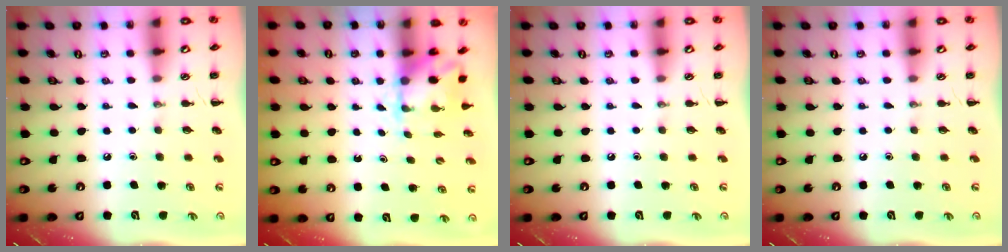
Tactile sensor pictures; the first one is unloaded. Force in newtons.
{"total": 2.1, "press": 2.0, "slide": 0.7}
{"total": 0.0}
{"total": 0.0}